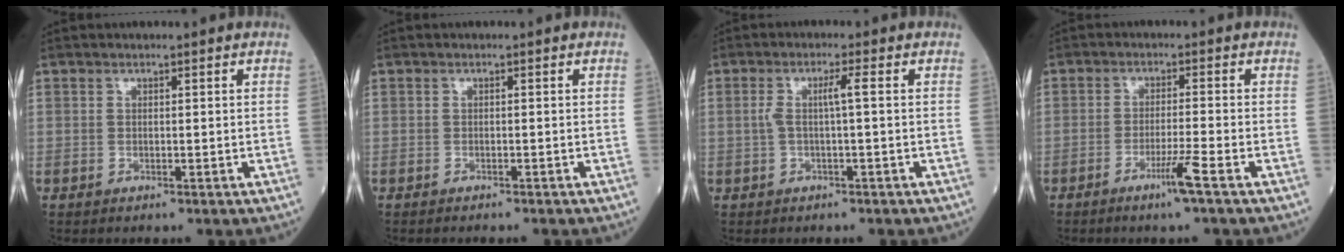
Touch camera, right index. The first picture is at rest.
{"total": 2.4, "force": [-2.2, 0.2, 1.0], "torque": [-0.014, -0.002, -0.026]}
{"total": 2.7, "force": [0.1, -0.2, 2.6], "torque": [-0.052, 0.010, 0.004]}
{"total": 4.1, "force": [-2.4, -0.9, 3.1], "torque": [-0.060, -0.008, -0.047]}